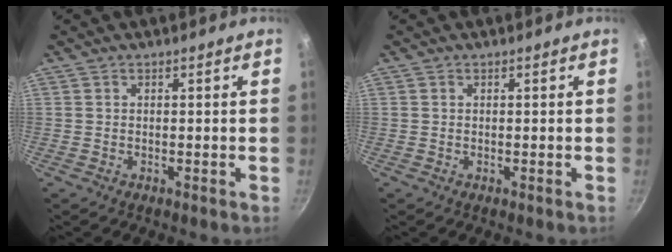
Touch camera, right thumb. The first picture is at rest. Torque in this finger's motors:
{"motor_torque": [0.58, 0.36, -0.16, 0.42, 0.04]}